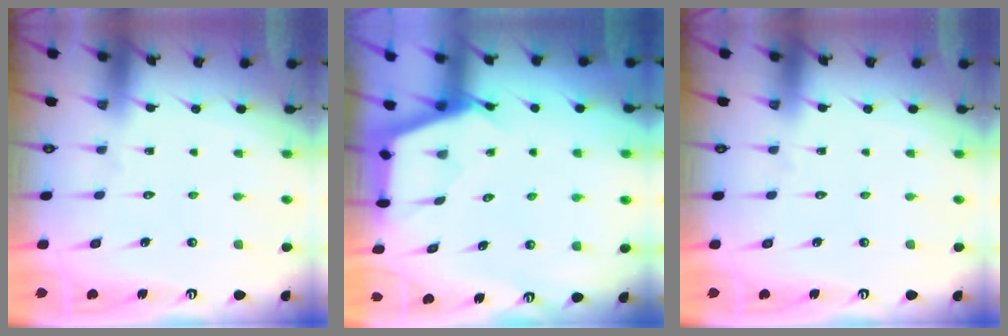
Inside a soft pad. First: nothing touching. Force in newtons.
{"total": 2.9, "press": 2.9, "slide": 0.4}
{"total": 0.0}